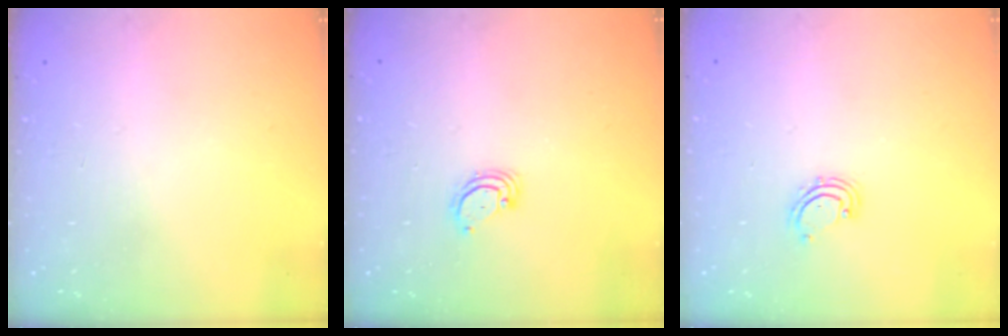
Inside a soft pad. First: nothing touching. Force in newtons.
{"total": 2.8, "press": 2.8, "slide": 0.2}
{"total": 2.7, "press": 2.6, "slide": 0.5}